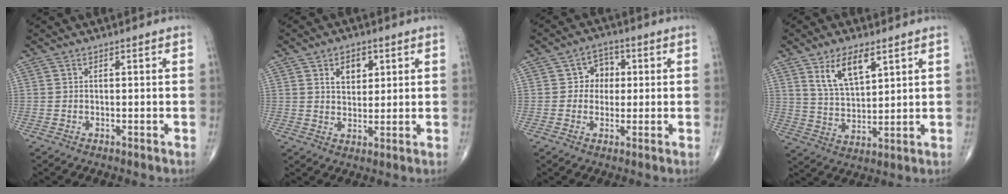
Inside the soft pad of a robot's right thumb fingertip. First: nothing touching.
{"total": 5.7, "force": [2.4, 3.7, 3.6], "torque": [-0.034, -0.012, 0.037]}
{"total": 5.1, "force": [0.6, 4.6, 2.3], "torque": [0.002, 0.010, 0.000]}
{"total": 9.5, "force": [5.1, 4.2, 6.8], "torque": [-0.112, -0.029, 0.103]}